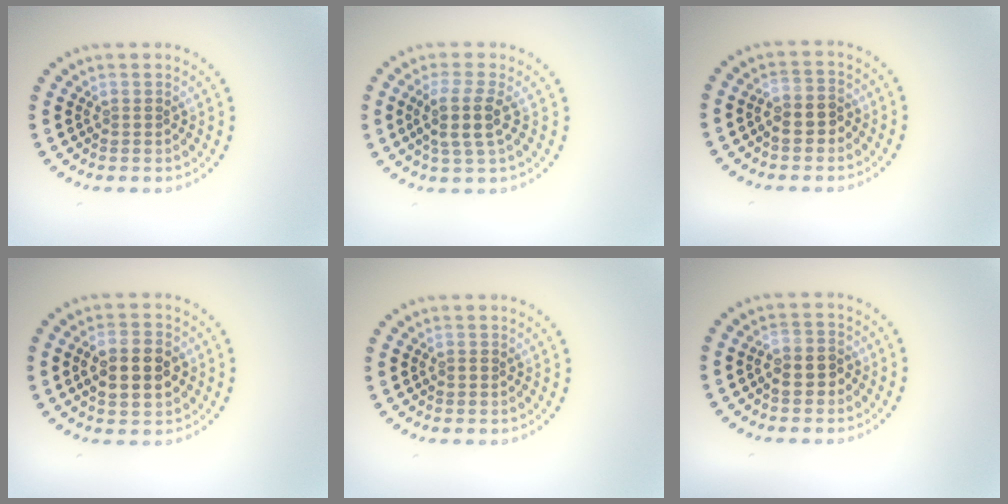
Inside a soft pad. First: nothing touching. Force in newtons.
{"total": 3.0, "press": 2.6, "slide": 1.6}
{"total": 2.6, "press": 2.5, "slide": 0.7}
{"total": 4.5, "press": 4.5, "slide": 0.3}
{"total": 0.7, "press": 0.7, "slide": 0.1}
{"total": 2.6, "press": 2.5, "slide": 0.7}